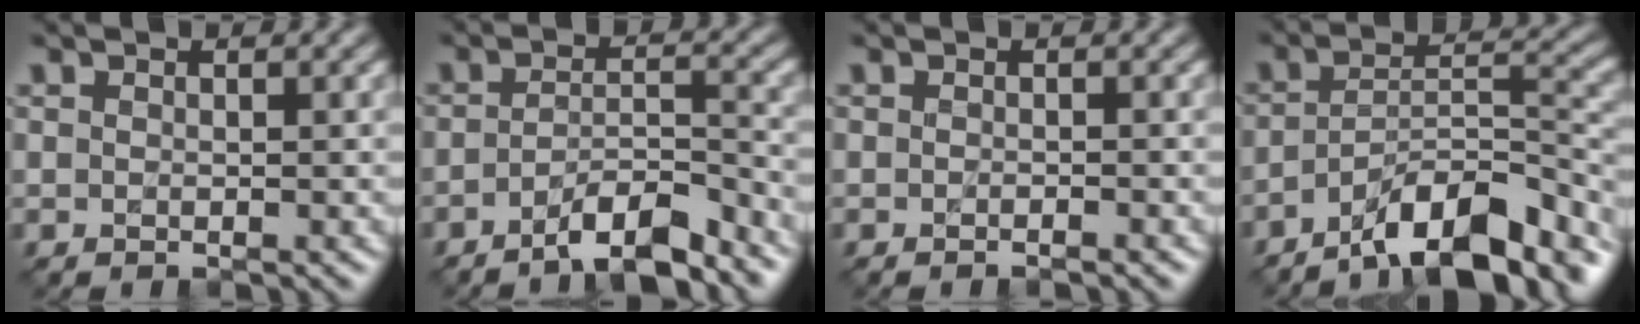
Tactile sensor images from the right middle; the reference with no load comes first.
{"total": 5.5, "force": [-4.1, 1.2, 3.5], "torque": [-0.053, 0.005, -0.070]}
{"total": 0.7, "force": [-0.5, 0.1, 0.5], "torque": [-0.005, -0.001, -0.009]}
{"total": 11.0, "force": [-7.7, 3.2, 7.2], "torque": [-0.105, 0.013, -0.140]}